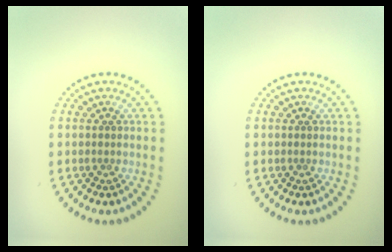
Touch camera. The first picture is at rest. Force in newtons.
{"total": 0.0}